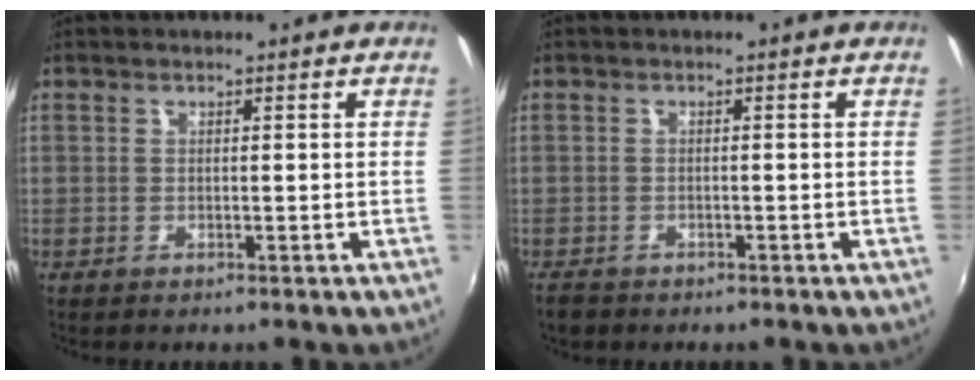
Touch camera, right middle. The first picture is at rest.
{"total": 2.7, "force": [-2.1, 1.4, 0.9], "torque": [-0.025, -0.009, -0.037]}